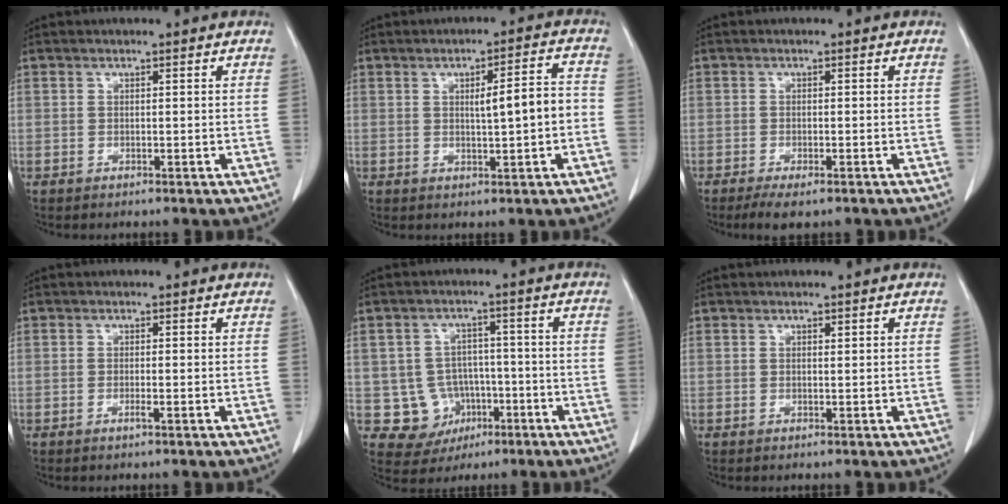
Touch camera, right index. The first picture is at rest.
{"total": 6.0, "force": [-0.3, 0.8, 5.9], "torque": [-0.087, 0.012, -0.001]}
{"total": 3.7, "force": [-2.6, 1.0, 2.4], "torque": [-0.039, -0.008, -0.038]}
{"total": 1.0, "force": [-0.5, -0.1, 0.8], "torque": [-0.017, 0.000, -0.009]}
{"total": 7.7, "force": [-2.1, 7.3, 1.5], "torque": [-0.029, 0.015, -0.020]}
{"total": 0.0}